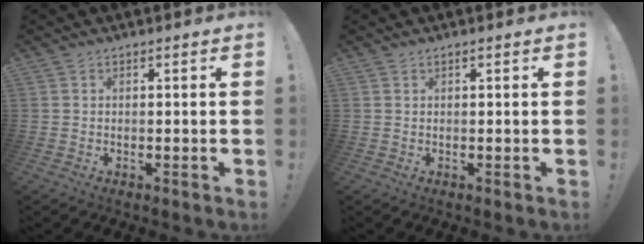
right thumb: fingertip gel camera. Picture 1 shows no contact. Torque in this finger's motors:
{"motor_torque": [-0.08, 0.16, -0.18, 0.08, 0.02]}